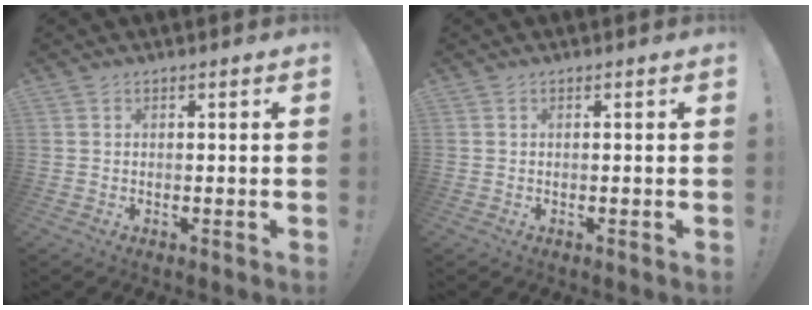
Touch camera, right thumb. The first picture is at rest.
{"total": 0.0}